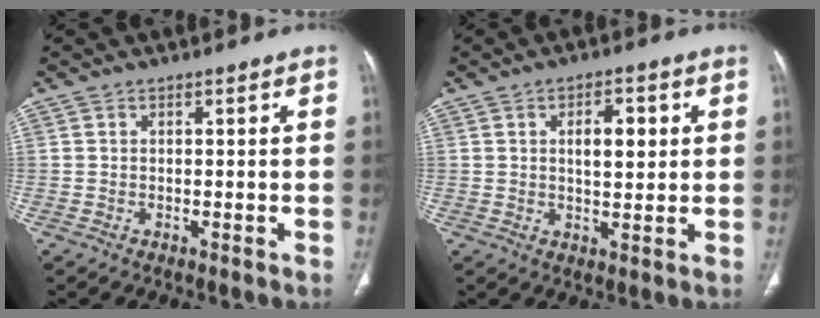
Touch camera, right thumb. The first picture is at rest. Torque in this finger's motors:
{"motor_torque": [-0.27, -0.04, 0.49, 0.50, 0.16]}